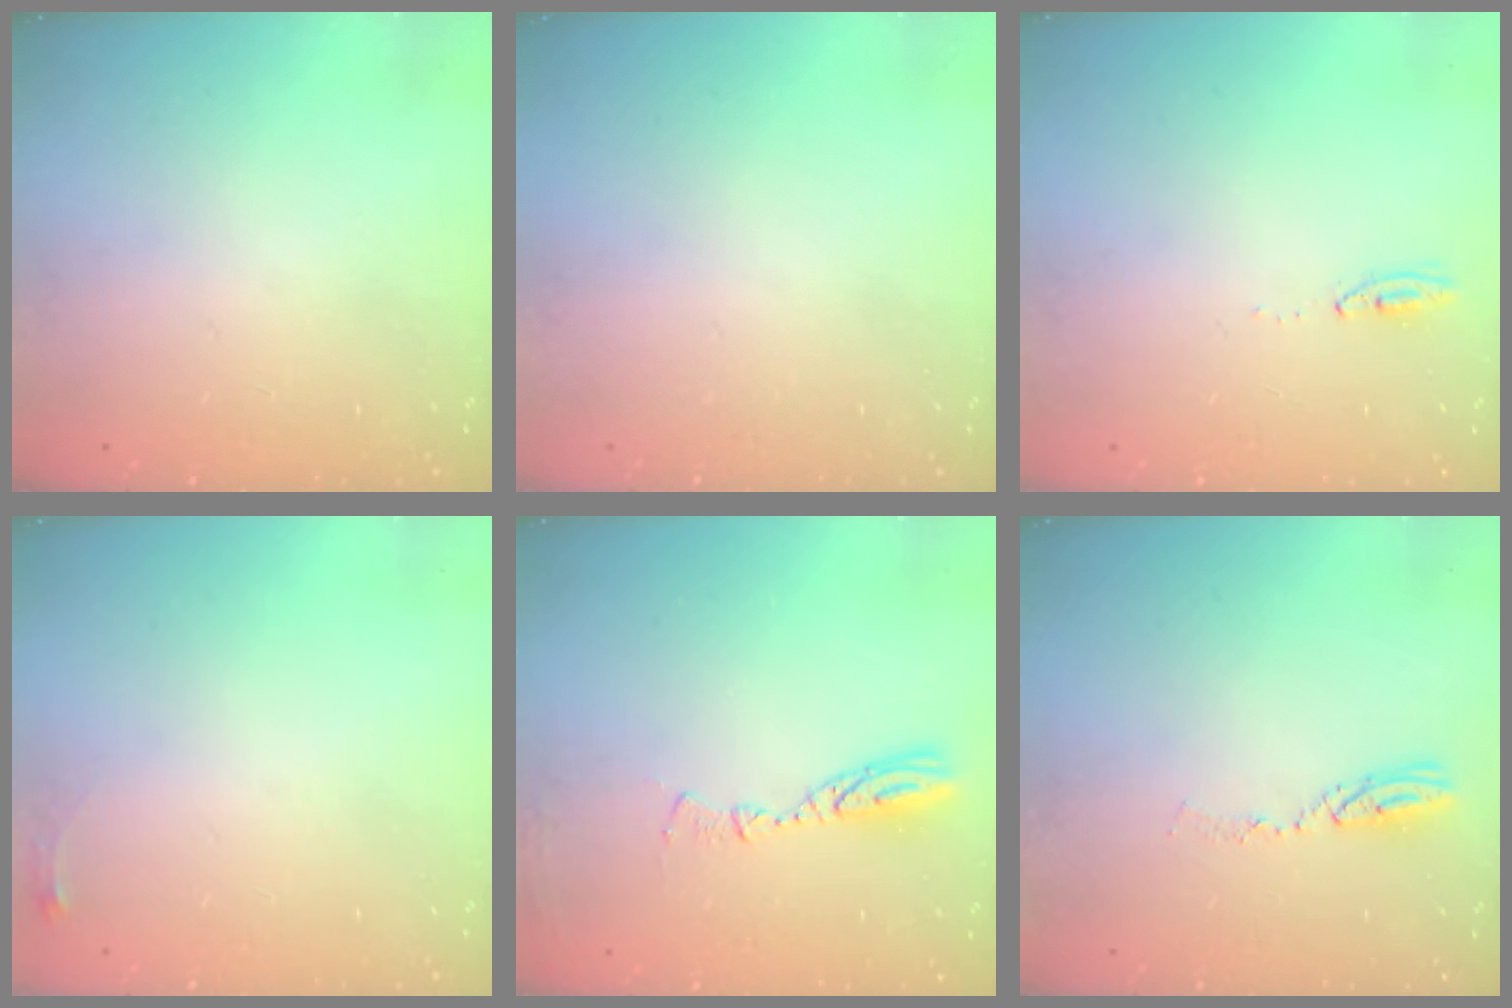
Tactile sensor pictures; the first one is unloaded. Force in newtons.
{"total": 0.0}
{"total": 3.4, "press": 2.9, "slide": 1.7}
{"total": 3.6, "press": 3.6, "slide": 0.5}
{"total": 8.0, "press": 8.0, "slide": 0.7}
{"total": 5.4, "press": 5.3, "slide": 0.6}